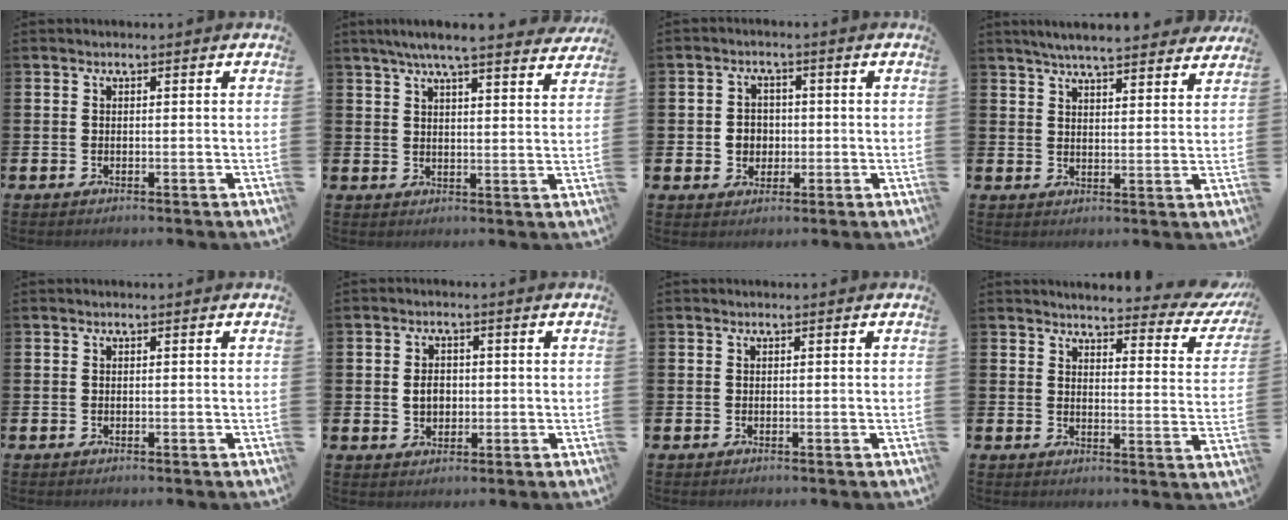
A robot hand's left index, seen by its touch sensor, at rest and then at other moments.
{"total": 6.5, "force": [6.0, 0.2, 2.6], "torque": [-0.054, -0.025, 0.103]}
{"total": 3.1, "force": [-0.1, 3.0, 0.8], "torque": [-0.004, 0.000, -0.013]}
{"total": 5.8, "force": [5.5, 0.3, 1.6], "torque": [-0.034, -0.031, 0.096]}
{"total": 0.0}
{"total": 3.0, "force": [0.0, 2.4, 1.8], "torque": [-0.015, 0.002, -0.008]}
{"total": 0.0}
{"total": 4.1, "force": [3.9, 0.9, 0.9], "torque": [-0.016, -0.041, 0.059]}